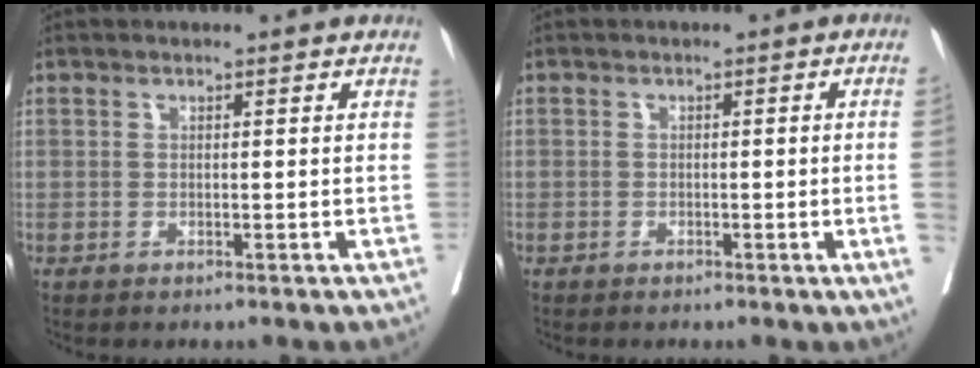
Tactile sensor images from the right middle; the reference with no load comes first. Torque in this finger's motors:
{"motor_torque": [1.09, -1.05, -0.74, -0.21]}